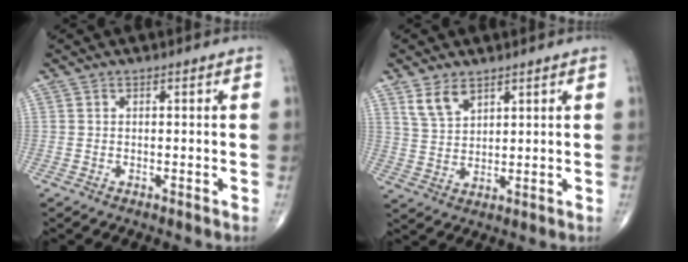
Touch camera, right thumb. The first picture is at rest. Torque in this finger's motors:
{"motor_torque": [-0.21, 0.24, 0.33, 0.28, 0.01]}